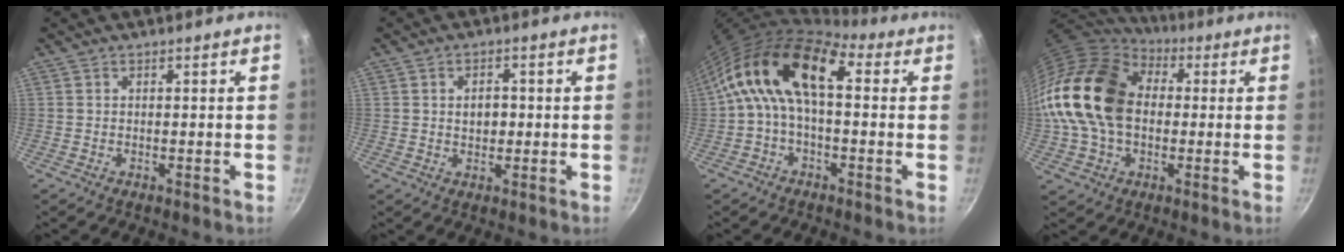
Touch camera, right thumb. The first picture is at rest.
{"total": 3.7, "force": [0.2, 2.6, 2.7], "torque": [-0.025, 0.003, 0.003]}
{"total": 14.6, "force": [2.2, 7.9, 12.1], "torque": [-0.208, 0.033, 0.018]}
{"total": 22.7, "force": [1.5, 16.2, 15.8], "torque": [-0.302, 0.043, 0.019]}